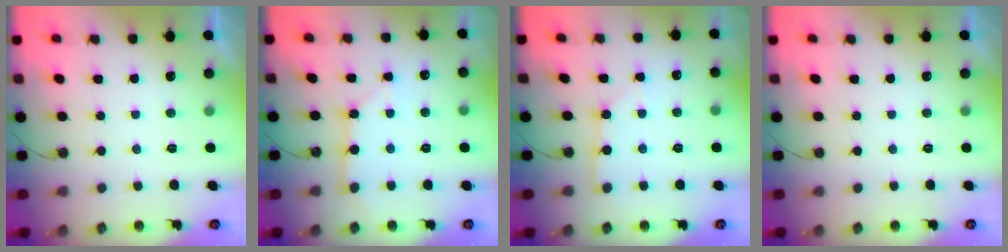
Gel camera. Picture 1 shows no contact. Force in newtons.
{"total": 2.6, "press": 2.6, "slide": 0.3}
{"total": 2.0, "press": 2.0, "slide": 0.2}
{"total": 0.0}